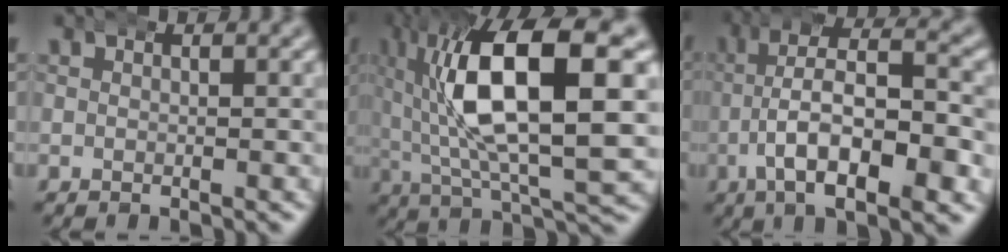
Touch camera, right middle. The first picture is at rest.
{"total": 14.8, "force": [2.6, 6.2, 13.2], "torque": [-0.228, 0.004, 0.043]}
{"total": 8.8, "force": [-1.3, 3.6, 7.9], "torque": [-0.130, -0.018, -0.015]}